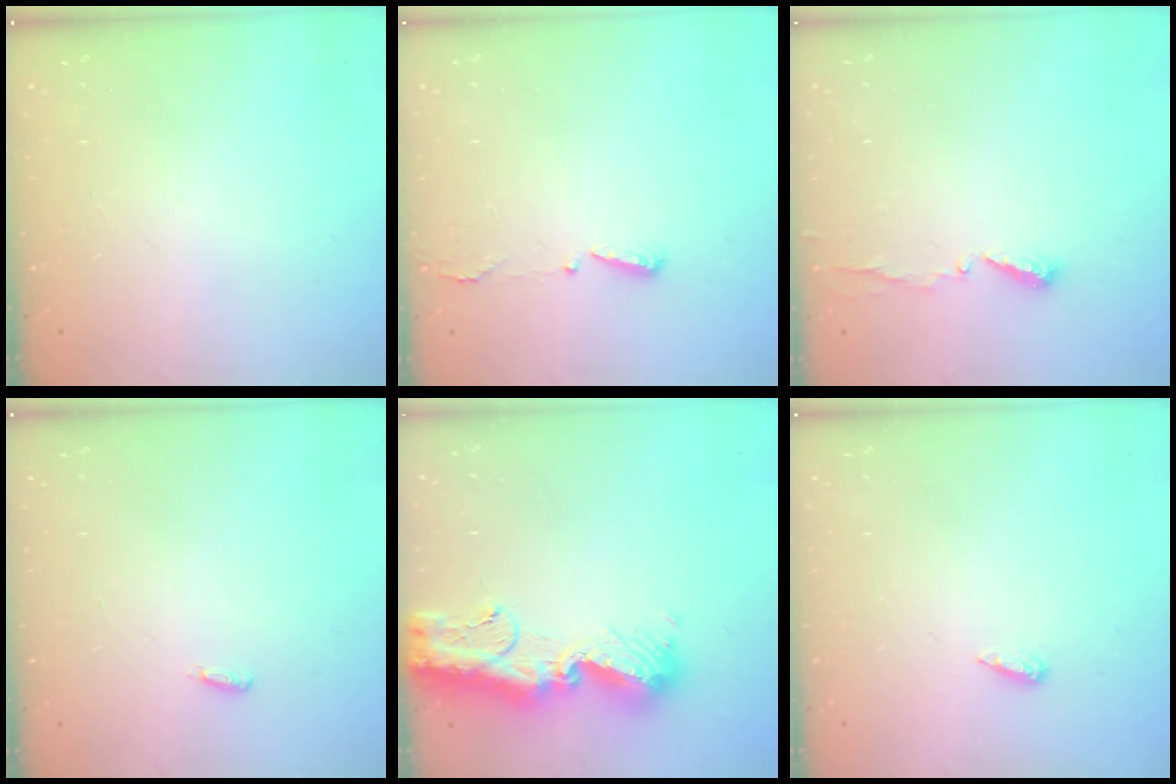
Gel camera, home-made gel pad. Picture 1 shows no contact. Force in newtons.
{"total": 2.9, "press": 2.8, "slide": 0.6}
{"total": 4.8, "press": 4.8, "slide": 0.3}
{"total": 2.9, "press": 2.8, "slide": 0.9}
{"total": 15.0, "press": 14.9, "slide": 1.7}
{"total": 6.0, "press": 6.0, "slide": 0.6}